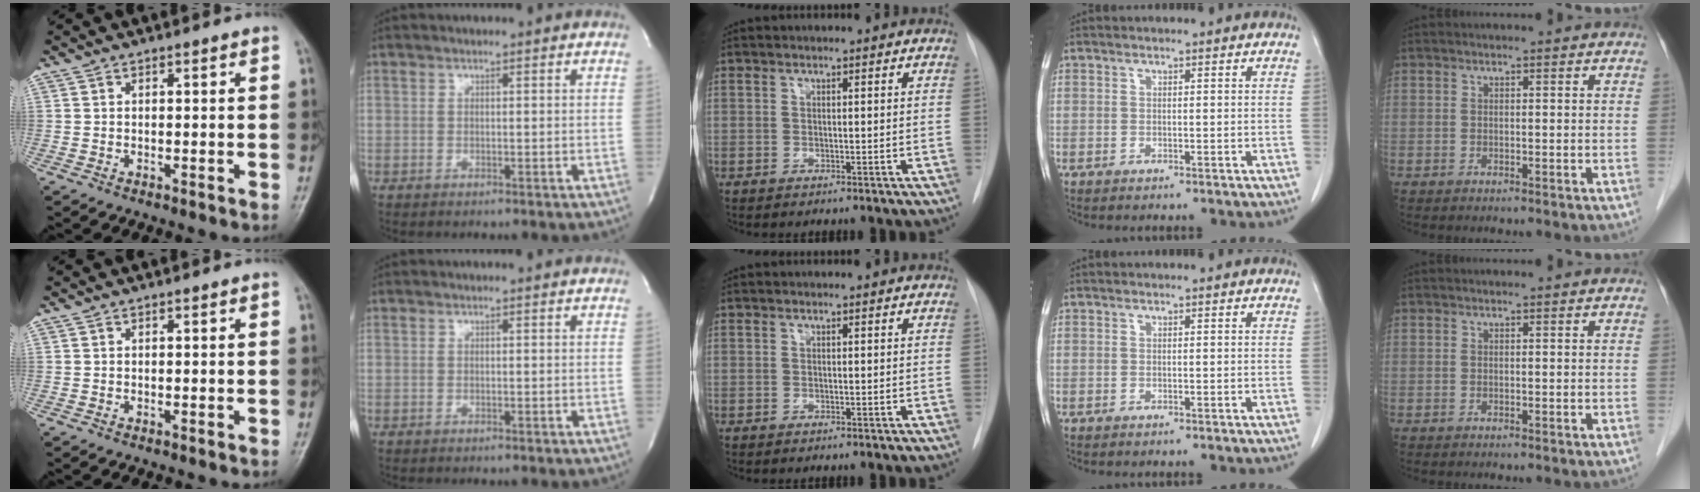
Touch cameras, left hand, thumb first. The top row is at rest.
{}